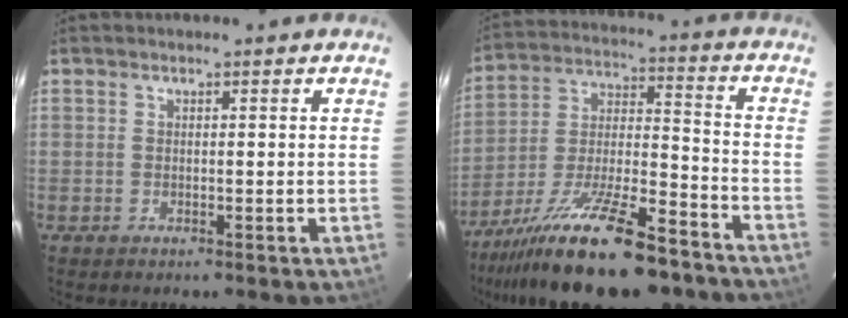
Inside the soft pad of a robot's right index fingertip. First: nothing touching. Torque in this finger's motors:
{"motor_torque": [1.18, -0.96, 1.05, 0.21]}